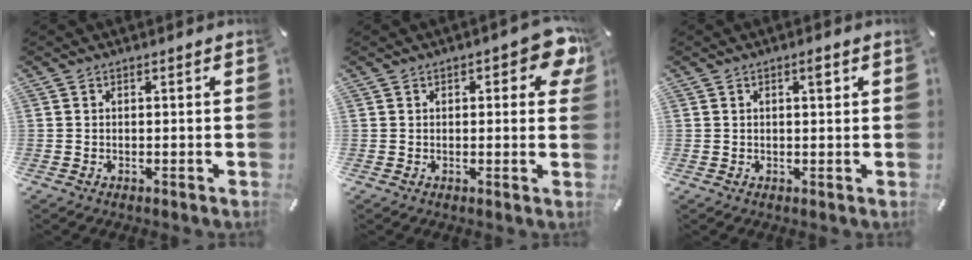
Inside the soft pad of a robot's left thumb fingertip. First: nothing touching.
{"total": 6.8, "force": [2.6, 3.1, 5.5], "torque": [-0.069, -0.006, 0.039]}
{"total": 2.4, "force": [0.9, 0.9, 2.0], "torque": [-0.034, 0.002, 0.012]}